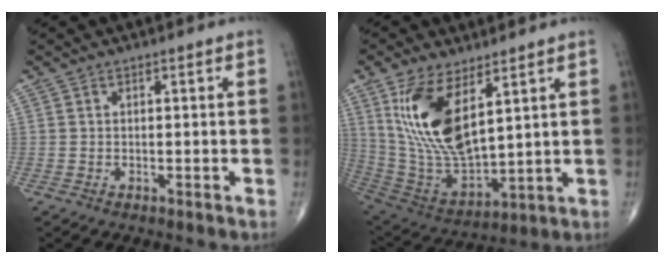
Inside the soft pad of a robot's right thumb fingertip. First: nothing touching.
{"total": 17.1, "force": [6.8, 7.6, 13.7], "torque": [-0.258, -0.029, 0.151]}